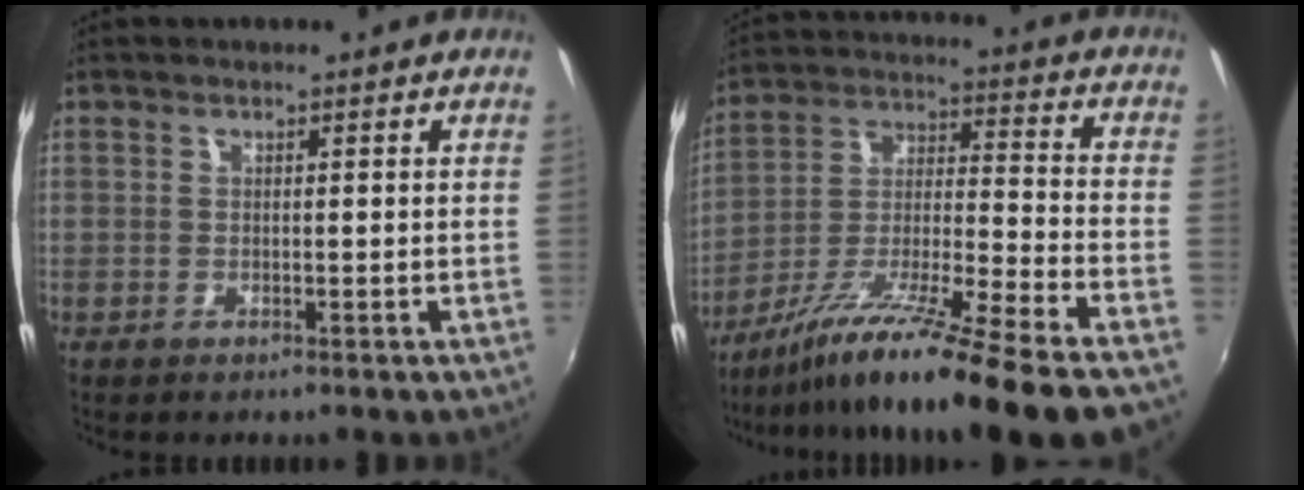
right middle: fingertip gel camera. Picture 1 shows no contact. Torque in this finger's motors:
{"motor_torque": [1.10, -1.04, 0.62, 0.21]}